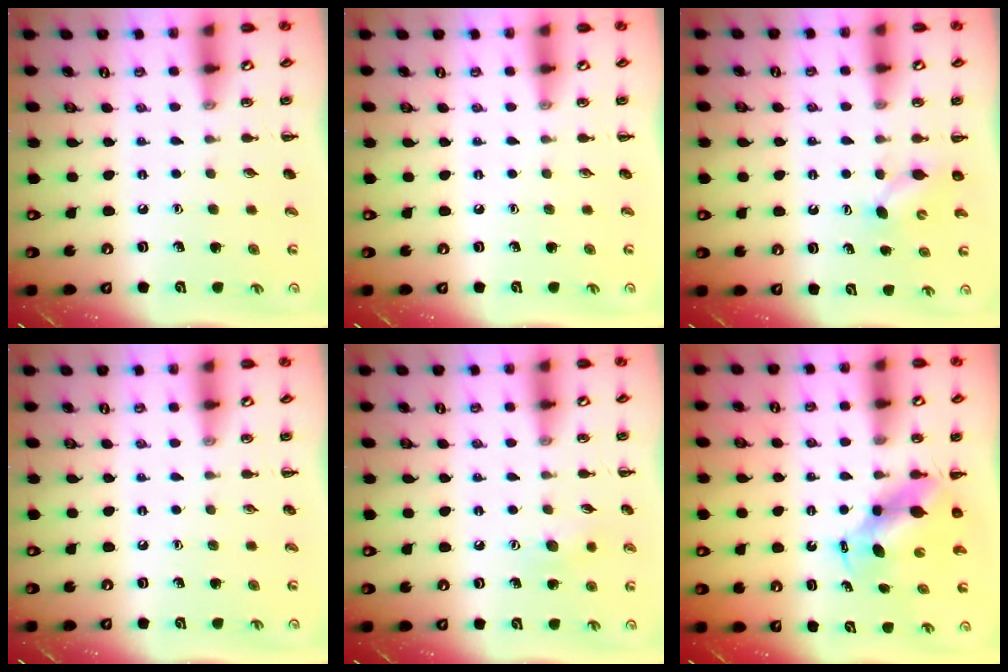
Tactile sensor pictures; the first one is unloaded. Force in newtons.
{"total": 0.0}
{"total": 3.9, "press": 3.8, "slide": 1.1}
{"total": 0.0}
{"total": 7.0, "press": 6.7, "slide": 1.8}
{"total": 6.5, "press": 6.3, "slide": 1.4}